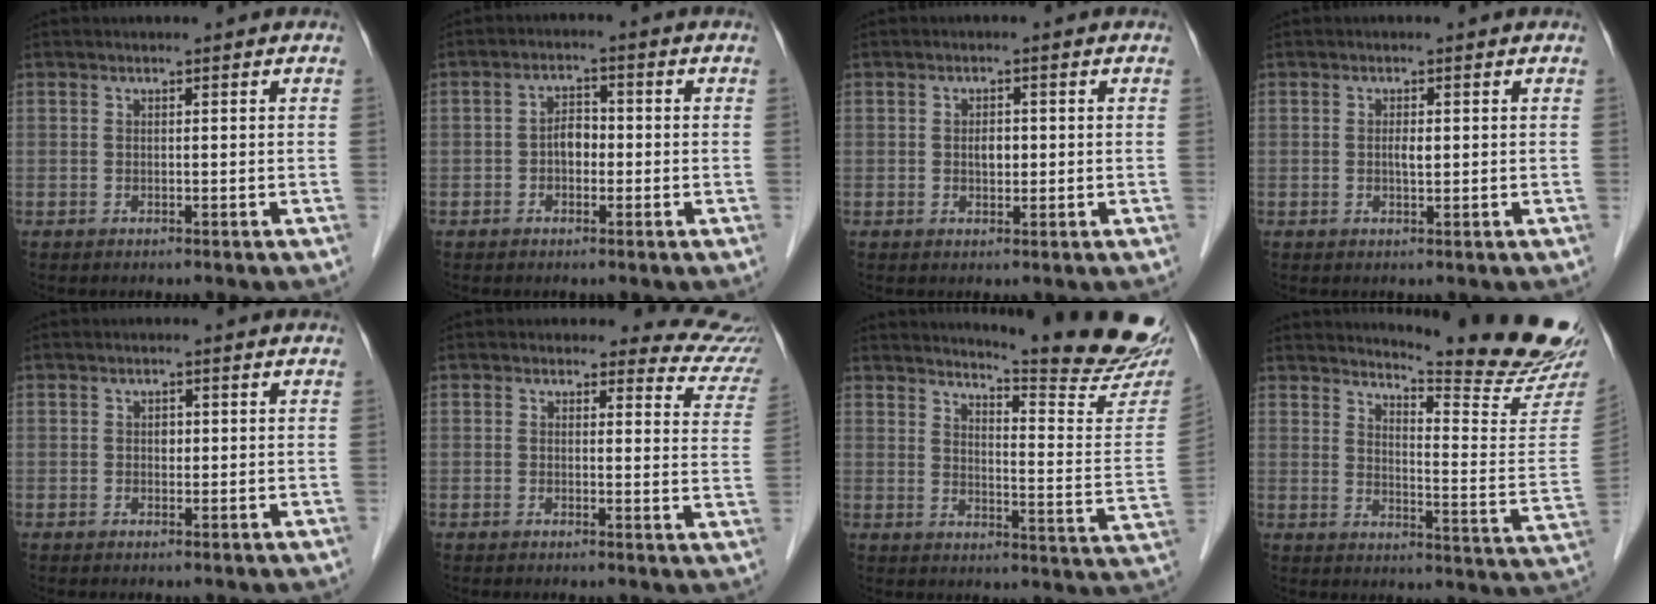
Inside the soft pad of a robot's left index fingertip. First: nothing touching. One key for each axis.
{"total": 3.1, "fx": -0.8, "fy": 1.9, "fz": 2.2, "tx": -0.040, "ty": 0.010, "tz": -0.017}
{"total": 2.0, "fx": -0.1, "fy": 1.2, "fz": 1.6, "tx": -0.029, "ty": -0.001, "tz": -0.001}
{"total": 1.4, "fx": 0.0, "fy": 0.5, "fz": 1.3, "tx": -0.026, "ty": -0.002, "tz": 0.000}
{"total": 1.0, "fx": 0.0, "fy": 0.8, "fz": 0.7, "tx": -0.011, "ty": -0.001, "tz": -0.002}
{"total": 9.2, "fx": 8.6, "fy": 3.1, "fz": 0.1, "tx": 0.045, "ty": -0.046, "tz": 0.046}
{"total": 18.9, "fx": 17.6, "fy": -0.5, "fz": 7.0, "tx": -0.108, "ty": -0.118, "tz": 0.210}
{"total": 18.3, "fx": 17.3, "fy": -1.1, "fz": 5.8, "tx": -0.097, "ty": -0.133, "tz": 0.208}